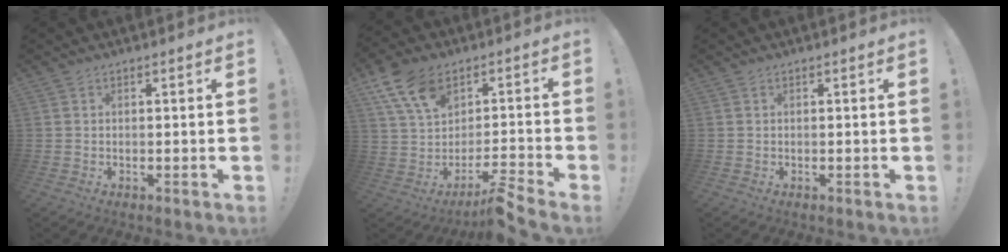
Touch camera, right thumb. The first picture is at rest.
{"total": 10.3, "force": [-0.7, 6.1, 8.3], "torque": [-0.166, 0.018, -0.006]}
{"total": 0.0}